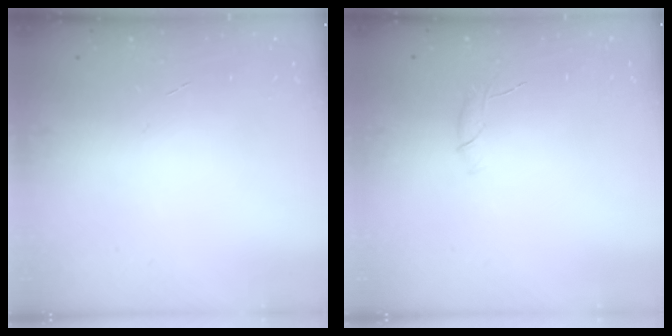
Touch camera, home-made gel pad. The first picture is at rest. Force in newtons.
{"total": 5.3, "press": 5.2, "slide": 1.2}